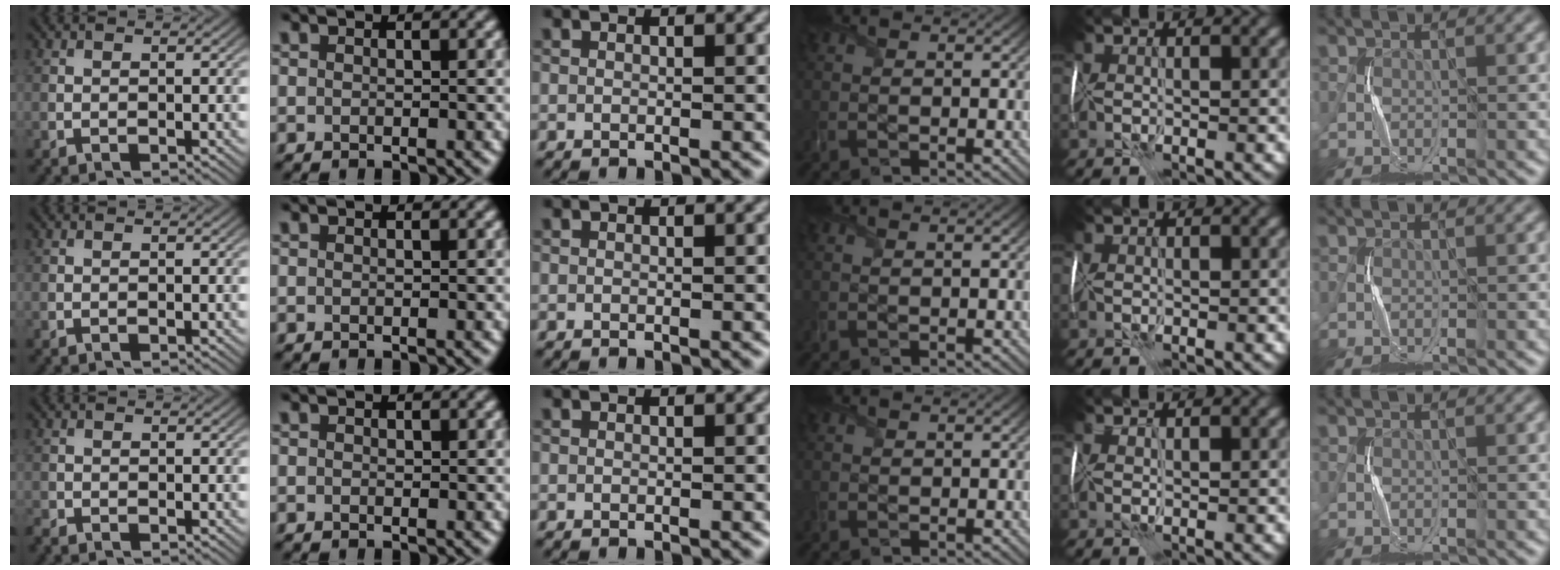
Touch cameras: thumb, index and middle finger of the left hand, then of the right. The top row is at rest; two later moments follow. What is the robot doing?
{"motion": "wrap", "object": "plastic wrap"}